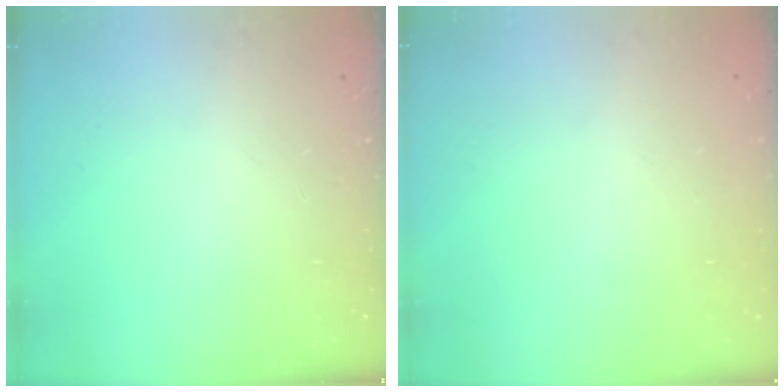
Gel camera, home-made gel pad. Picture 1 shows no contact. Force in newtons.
{"total": 0.0}